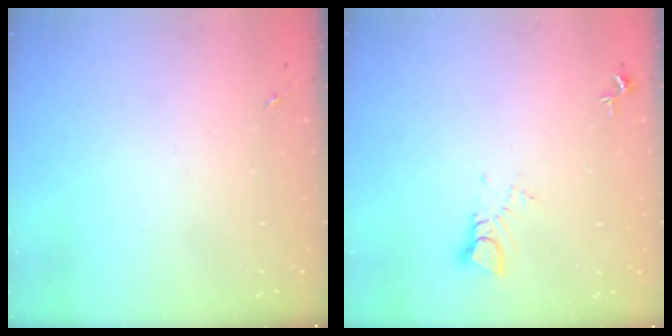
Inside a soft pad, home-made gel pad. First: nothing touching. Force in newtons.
{"total": 3.8, "press": 3.8, "slide": 0.3}